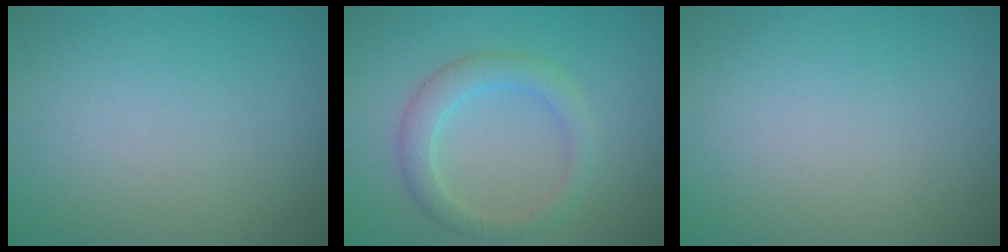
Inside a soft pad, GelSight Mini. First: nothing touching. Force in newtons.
{"total": 3.0, "press": 3.0, "slide": 0.0}
{"total": 0.0}